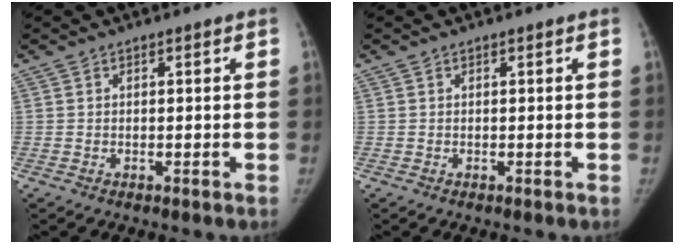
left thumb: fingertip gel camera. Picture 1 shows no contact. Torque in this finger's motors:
{"motor_torque": [-0.07, -0.06, 0.10, -0.10, -0.01]}